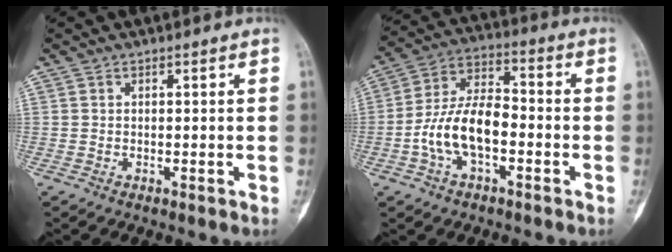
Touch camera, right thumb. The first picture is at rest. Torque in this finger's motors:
{"motor_torque": [0.32, 0.15, 0.20, -0.18, 0.07]}